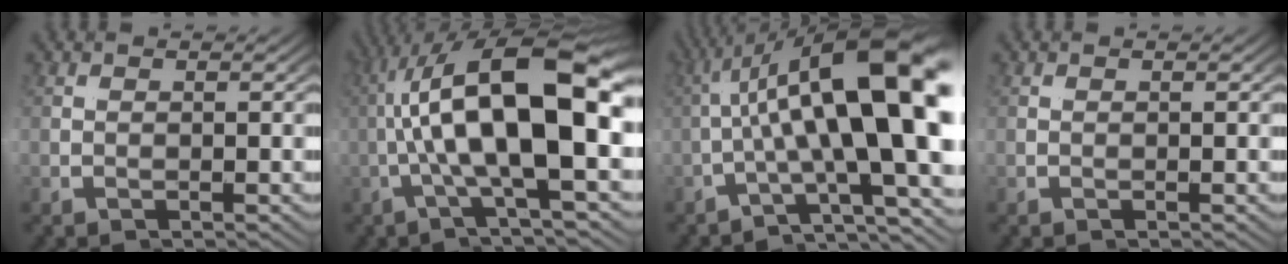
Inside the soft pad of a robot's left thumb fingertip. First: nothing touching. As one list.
[{"total": 16.2, "force": [0.4, 5.4, 15.2], "torque": [-0.252, 0.015, -0.004]}, {"total": 12.4, "force": [-0.4, 2.3, 12.1], "torque": [-0.170, 0.038, -0.031]}, {"total": 0.0}]